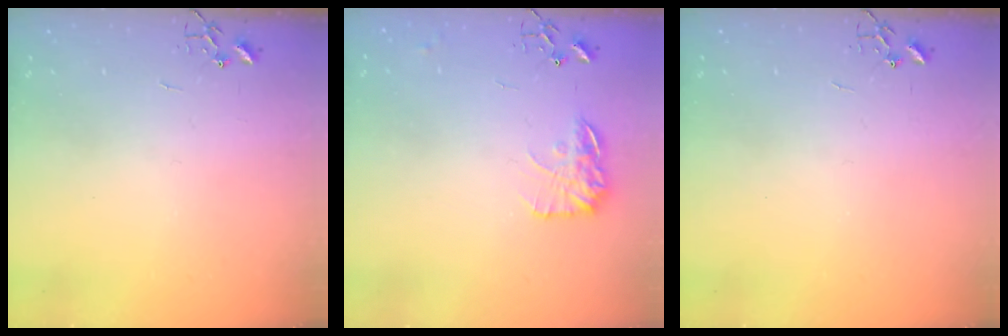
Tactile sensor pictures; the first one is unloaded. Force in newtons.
{"total": 12.1, "press": 12.1, "slide": 0.5}
{"total": 0.0}